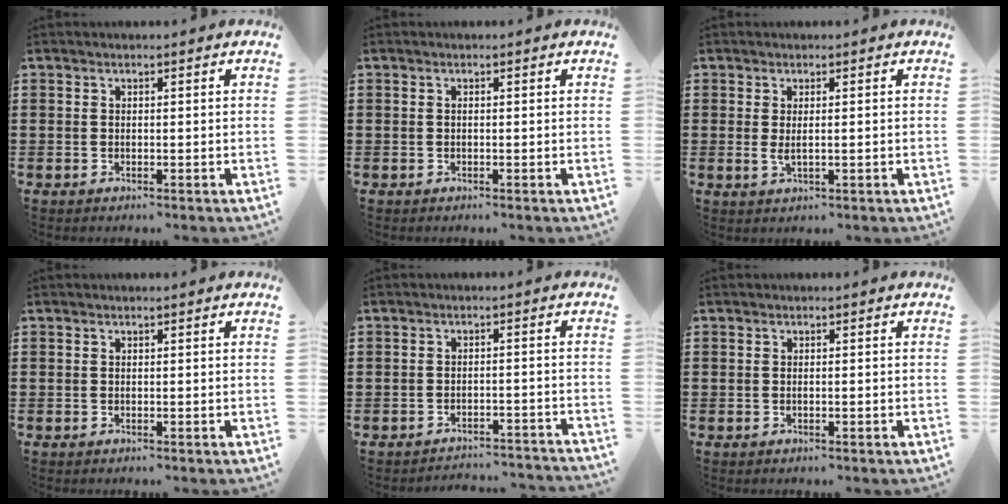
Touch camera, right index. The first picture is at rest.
{"total": 0.0}
{"total": 2.1, "force": [0.1, 0.3, 2.1], "torque": [-0.046, -0.009, 0.000]}
{"total": 0.0}
{"total": 2.7, "force": [-2.7, 0.1, 0.0], "torque": [-0.006, -0.001, -0.057]}
{"total": 0.6, "force": [-0.2, 0.0, 0.5], "torque": [-0.010, -0.004, -0.003]}